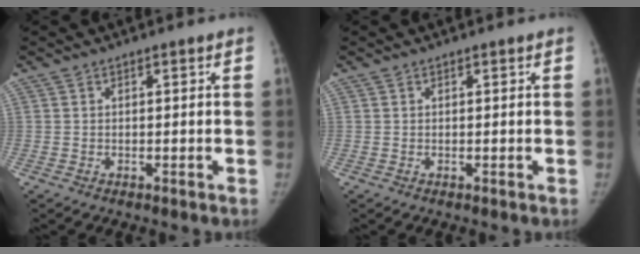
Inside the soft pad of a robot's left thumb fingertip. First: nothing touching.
{"total": 0.0}